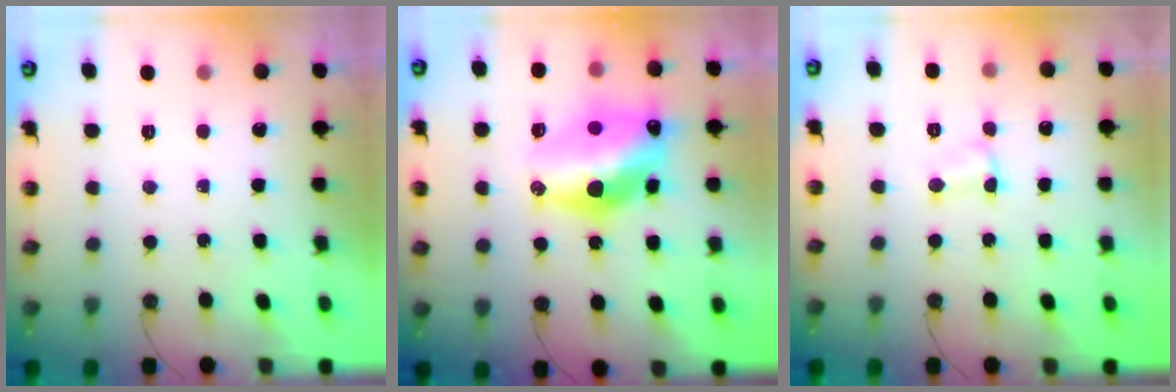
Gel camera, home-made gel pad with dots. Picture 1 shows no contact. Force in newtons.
{"total": 17.8, "press": 17.1, "slide": 4.9}
{"total": 2.6, "press": 2.6, "slide": 0.4}